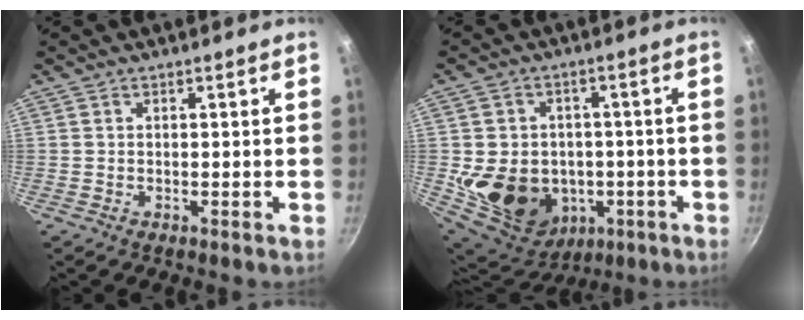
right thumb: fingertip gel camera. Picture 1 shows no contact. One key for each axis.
{"total": 17.3, "fx": -2.9, "fy": 14.2, "fz": 9.4, "tx": -0.148, "ty": 0.021, "tz": -0.021}